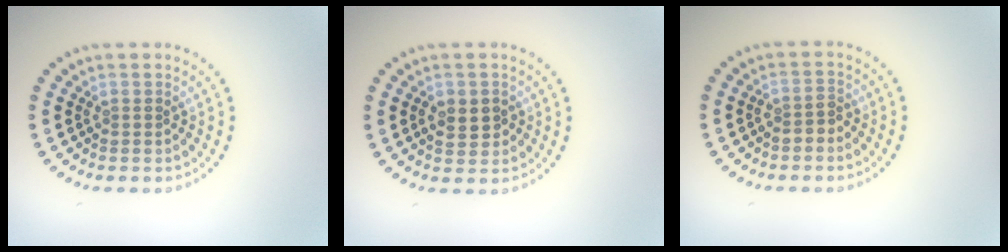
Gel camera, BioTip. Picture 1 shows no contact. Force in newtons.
{"total": 2.4, "press": 2.3, "slide": 0.3}
{"total": 1.4, "press": 1.2, "slide": 0.7}